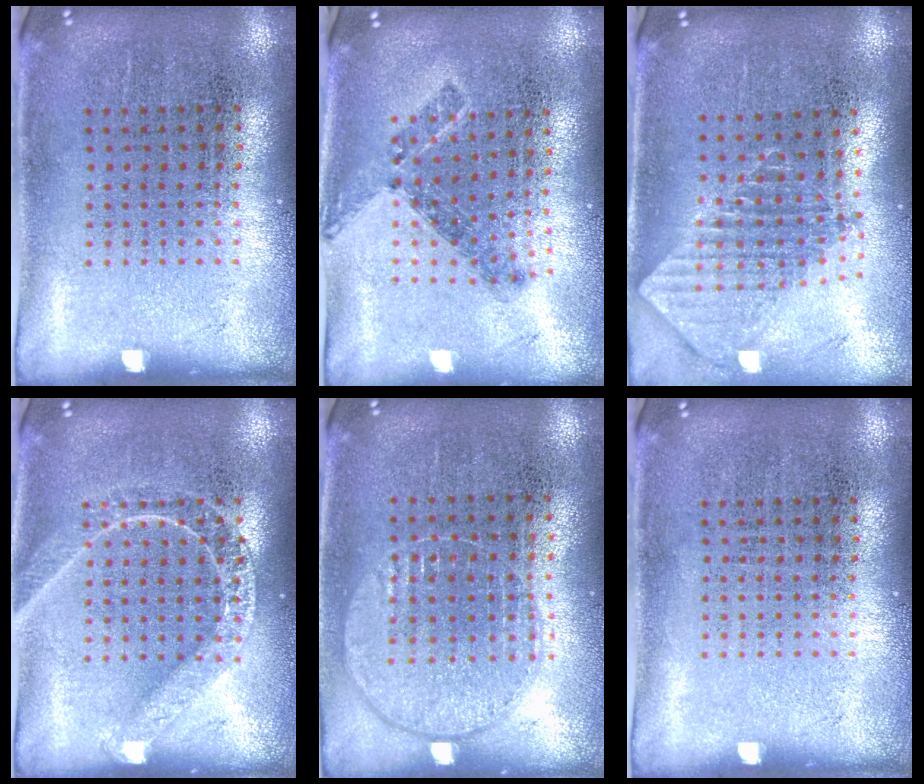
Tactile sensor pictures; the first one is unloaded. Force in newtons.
{"total": 0.8, "press": 0.8, "slide": 0.3}
{"total": 2.0, "press": 1.5, "slide": 1.3}
{"total": 2.2, "press": 2.2, "slide": 0.3}
{"total": 0.9, "press": 0.9, "slide": 0.4}
{"total": 0.0}